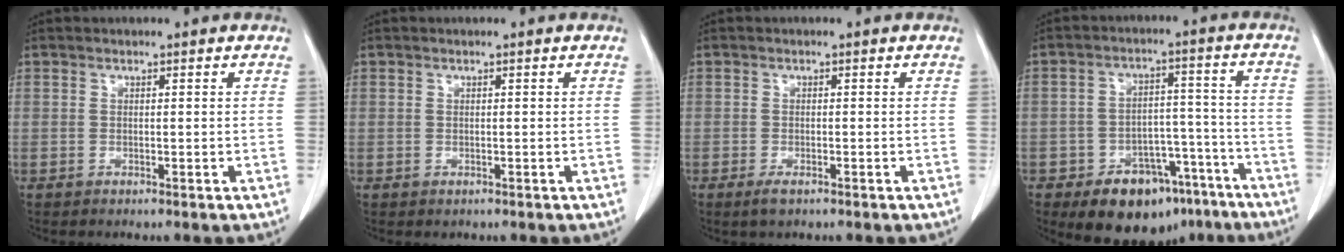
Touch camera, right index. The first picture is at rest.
{"total": 0.7, "force": [-0.1, 0.7, 0.0], "torque": [0.003, 0.005, -0.003]}
{"total": 1.7, "force": [-1.1, 0.5, 1.1], "torque": [-0.024, -0.003, -0.016]}
{"total": 13.2, "force": [-8.9, 7.6, 6.1], "torque": [-0.063, 0.044, -0.126]}